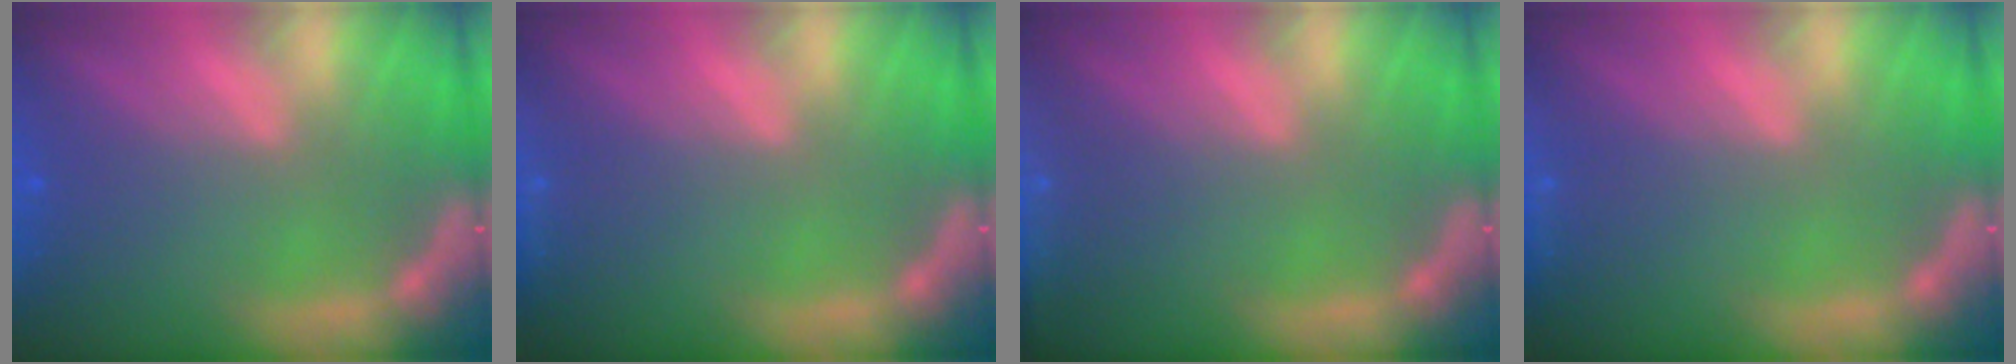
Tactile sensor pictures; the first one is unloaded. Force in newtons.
{"total": 1.4}
{"total": 4.4}
{"total": 1.4}